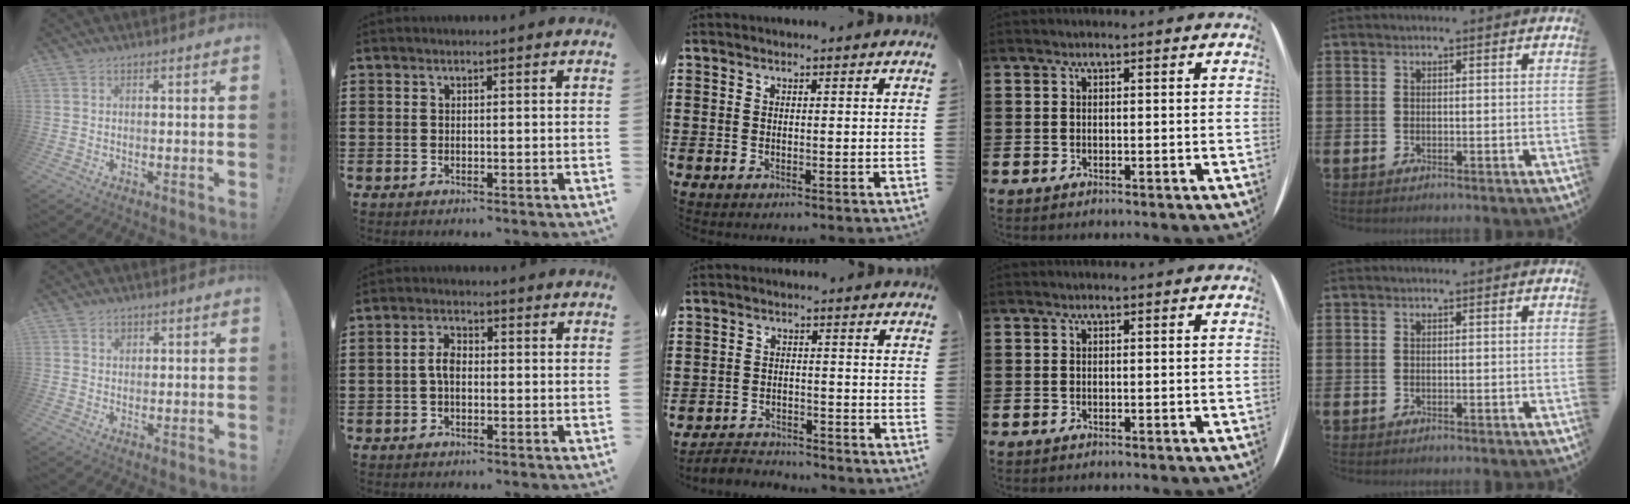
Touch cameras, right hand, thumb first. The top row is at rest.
{"thumb": {"total": 1.9, "force": [1.0, 1.5, 0.6], "torque": [0.004, -0.005, 0.014]}, "index": {"total": 3.4, "force": [-0.5, 1.9, 2.8], "torque": [-0.063, 0.002, -0.013]}, "middle": {"total": 3.4, "force": [-3.3, 0.8, -0.3], "torque": [-0.004, -0.001, -0.071]}}